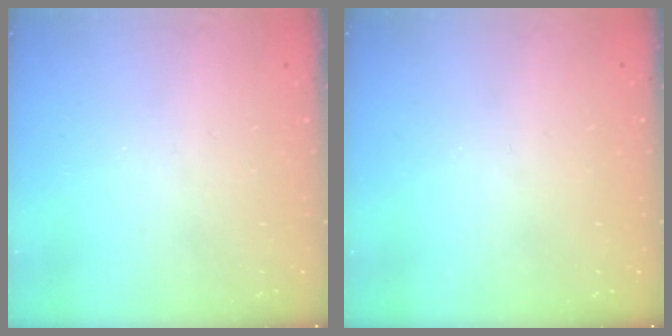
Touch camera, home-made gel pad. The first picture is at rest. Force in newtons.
{"total": 0.0}